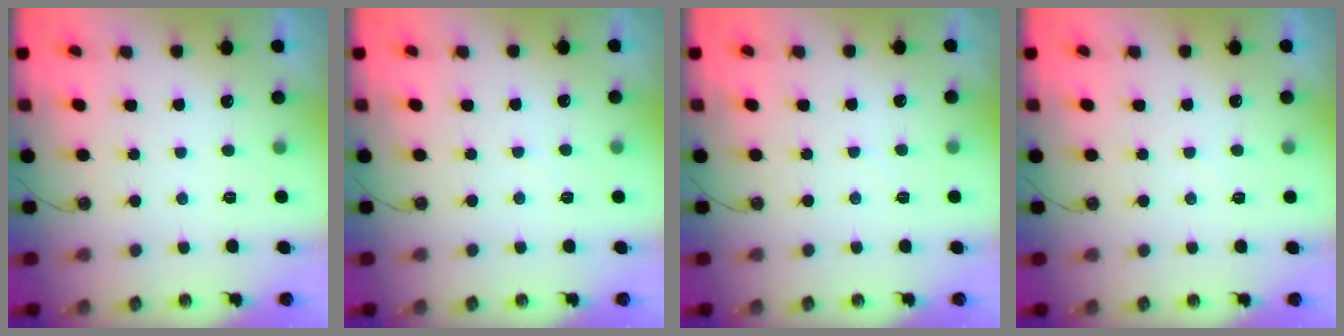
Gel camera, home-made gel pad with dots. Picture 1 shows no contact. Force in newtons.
{"total": 2.4, "press": 2.4, "slide": 0.4}
{"total": 3.3, "press": 3.3, "slide": 0.5}
{"total": 3.7, "press": 3.7, "slide": 0.6}